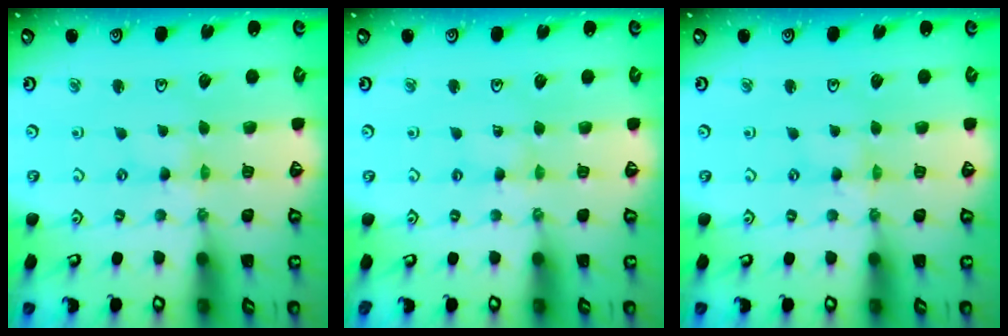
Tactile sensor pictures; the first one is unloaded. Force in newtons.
{"total": 2.0, "press": 2.0, "slide": 0.3}
{"total": 0.0}